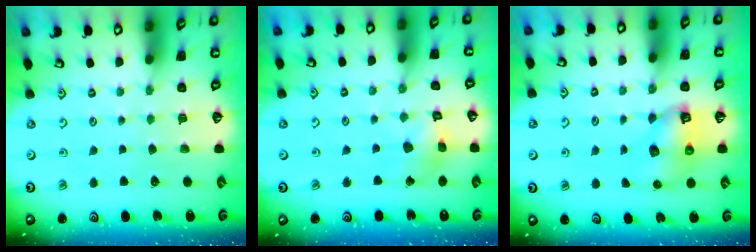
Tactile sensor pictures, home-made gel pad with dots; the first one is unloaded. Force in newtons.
{"total": 7.0, "press": 7.0, "slide": 0.6}
{"total": 7.2, "press": 7.1, "slide": 0.8}